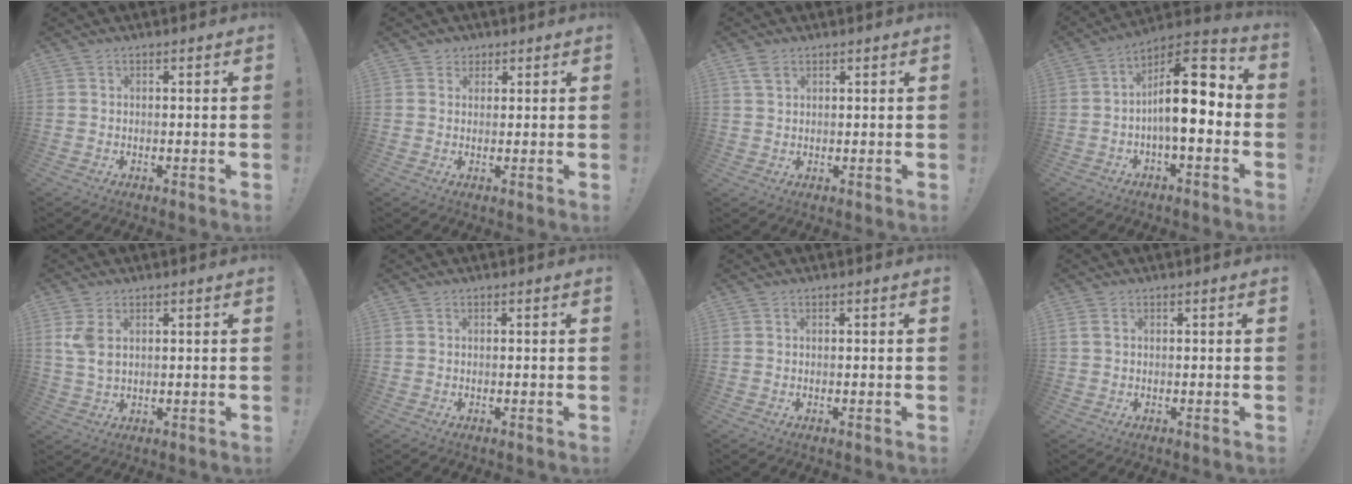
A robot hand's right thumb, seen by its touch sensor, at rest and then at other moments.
{"total": 2.7, "force": [1.5, 2.2, 0.3], "torque": [0.004, -0.008, 0.025]}
{"total": 3.8, "force": [2.5, 2.4, 1.5], "torque": [-0.010, -0.014, 0.045]}
{"total": 16.3, "force": [-0.3, 6.8, 14.8], "torque": [-0.223, 0.007, -0.004]}
{"total": 4.8, "force": [1.6, 2.6, 3.7], "torque": [-0.069, -0.004, 0.029]}
{"total": 0.0}
{"total": 0.0}
{"total": 1.4, "force": [0.6, 0.7, 1.0], "torque": [-0.020, 0.003, 0.011]}